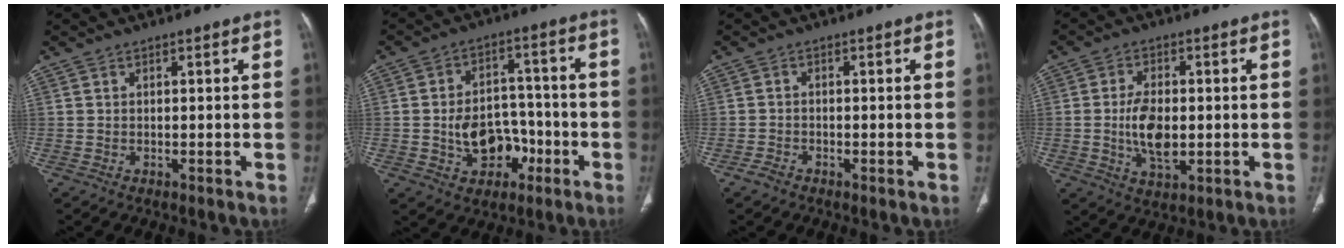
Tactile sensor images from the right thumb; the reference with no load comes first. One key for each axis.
{"total": 10.6, "fx": -3.1, "fy": 8.0, "fz": 6.2, "tx": -0.067, "ty": 0.041, "tz": -0.042}
{"total": 1.8, "fx": -1.3, "fy": 0.8, "fz": 1.0, "tx": -0.022, "ty": 0.002, "tz": -0.027}
{"total": 9.6, "fx": -0.6, "fy": 5.1, "fz": 8.0, "tx": -0.143, "ty": -0.006, "tz": -0.007}